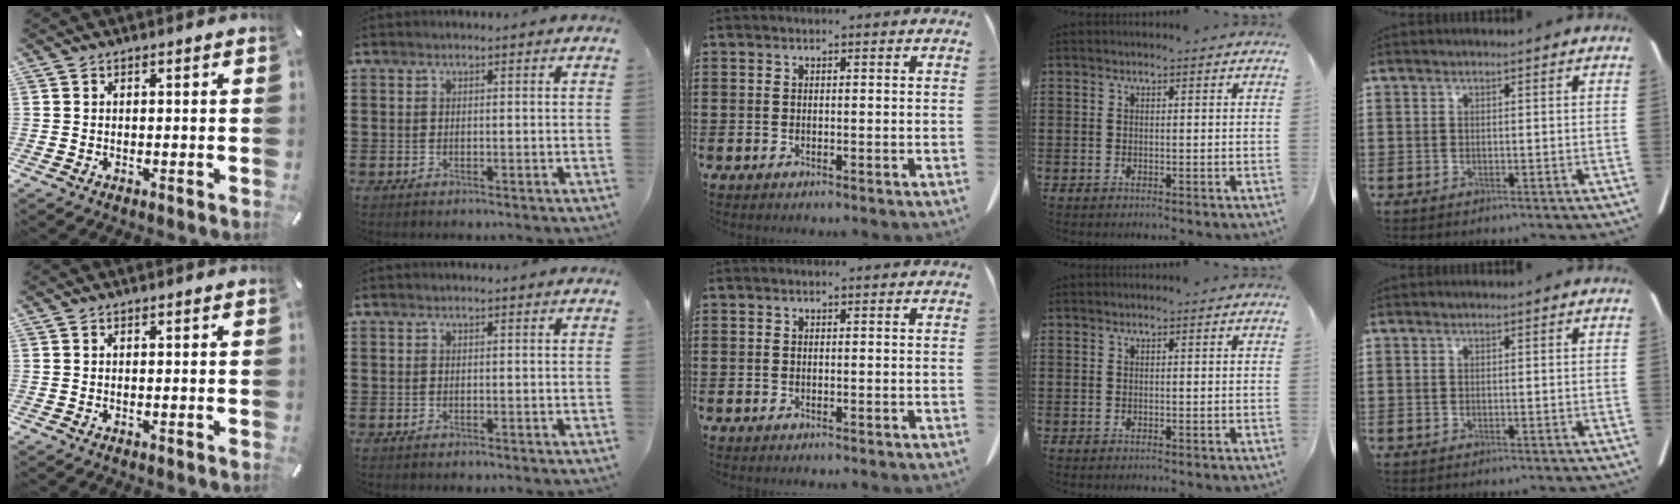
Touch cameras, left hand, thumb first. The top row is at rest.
{}